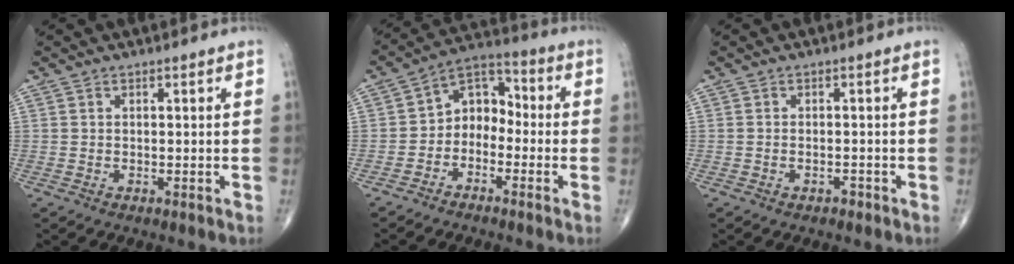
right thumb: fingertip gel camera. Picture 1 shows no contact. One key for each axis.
{"total": 7.9, "fx": -2.5, "fy": 6.0, "fz": 4.6, "tx": -0.043, "ty": 0.050, "tz": -0.063}
{"total": 1.2, "fx": -0.8, "fy": 0.7, "fz": 0.6, "tx": -0.012, "ty": 0.007, "tz": -0.012}